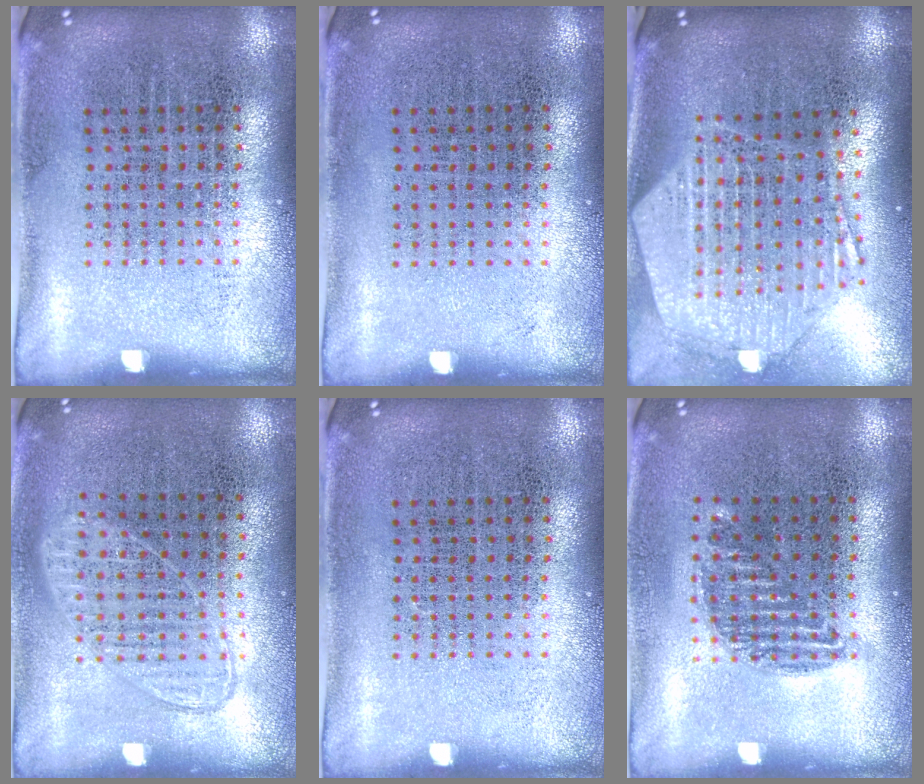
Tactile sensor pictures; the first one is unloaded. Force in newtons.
{"total": 0.0}
{"total": 2.7, "press": 2.2, "slide": 1.6}
{"total": 0.9, "press": 0.9, "slide": 0.3}
{"total": 0.0}
{"total": 0.9, "press": 0.8, "slide": 0.4}